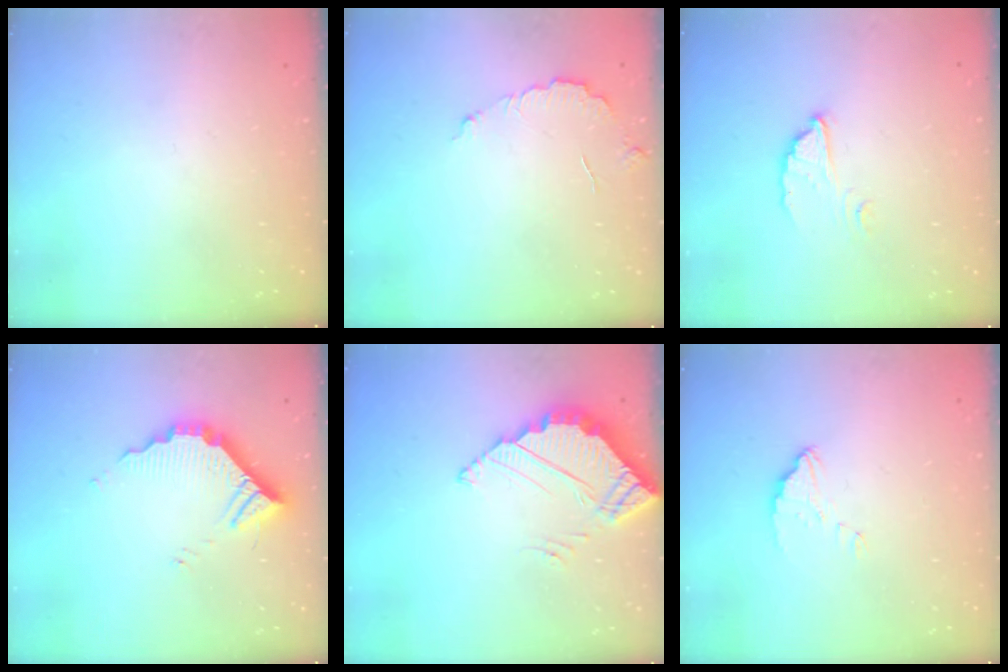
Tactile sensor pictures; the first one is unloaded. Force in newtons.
{"total": 3.9, "press": 3.9, "slide": 0.2}
{"total": 4.0, "press": 4.0, "slide": 0.1}
{"total": 10.0, "press": 10.0, "slide": 0.3}
{"total": 5.6, "press": 5.6, "slide": 0.2}
{"total": 2.8, "press": 2.8, "slide": 0.1}